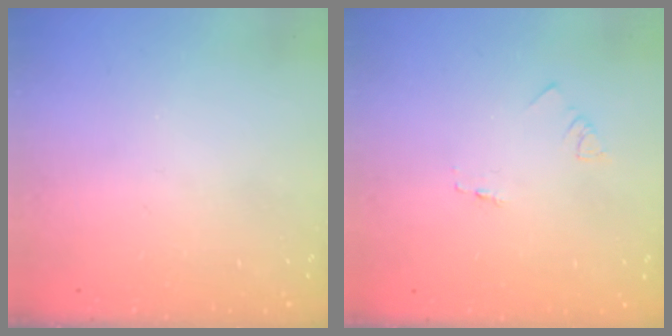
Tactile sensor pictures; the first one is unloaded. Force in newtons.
{"total": 1.3, "press": 1.2, "slide": 0.1}